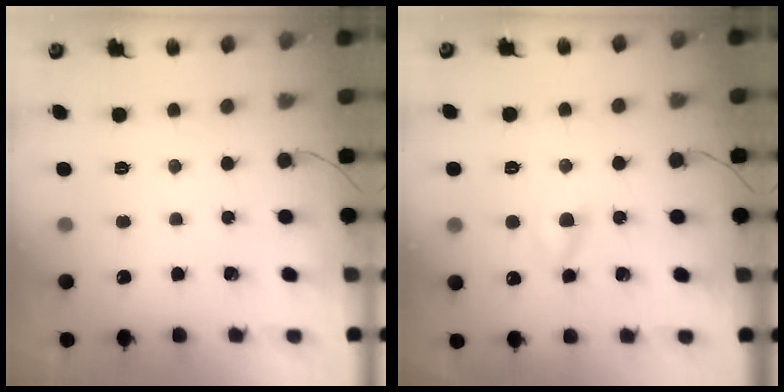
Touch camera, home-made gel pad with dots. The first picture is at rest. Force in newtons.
{"total": 2.9, "press": 2.6, "slide": 1.2}